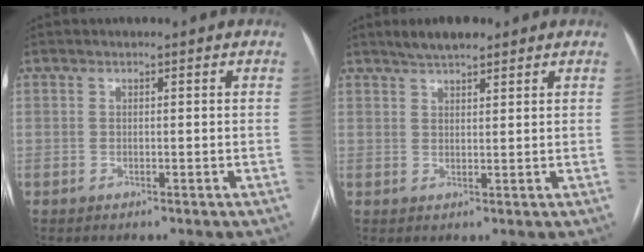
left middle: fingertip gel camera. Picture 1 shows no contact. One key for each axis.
{"total": 4.4, "fx": 3.6, "fy": 1.1, "fz": 2.4, "tx": -0.046, "ty": 0.014, "tz": 0.062}